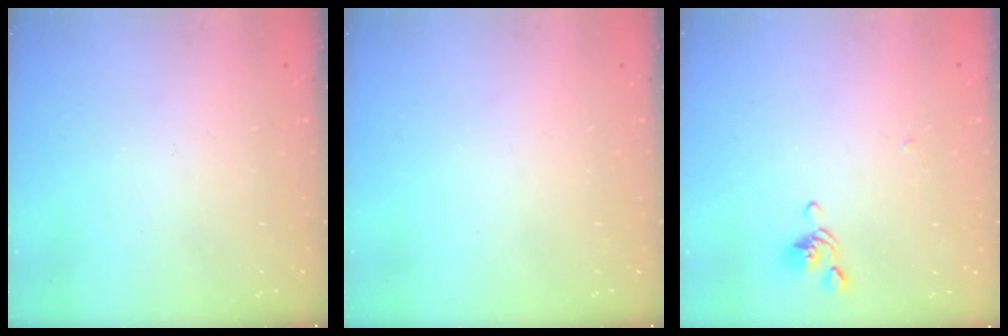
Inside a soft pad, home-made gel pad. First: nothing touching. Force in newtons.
{"total": 0.0}
{"total": 2.6, "press": 2.5, "slide": 0.6}